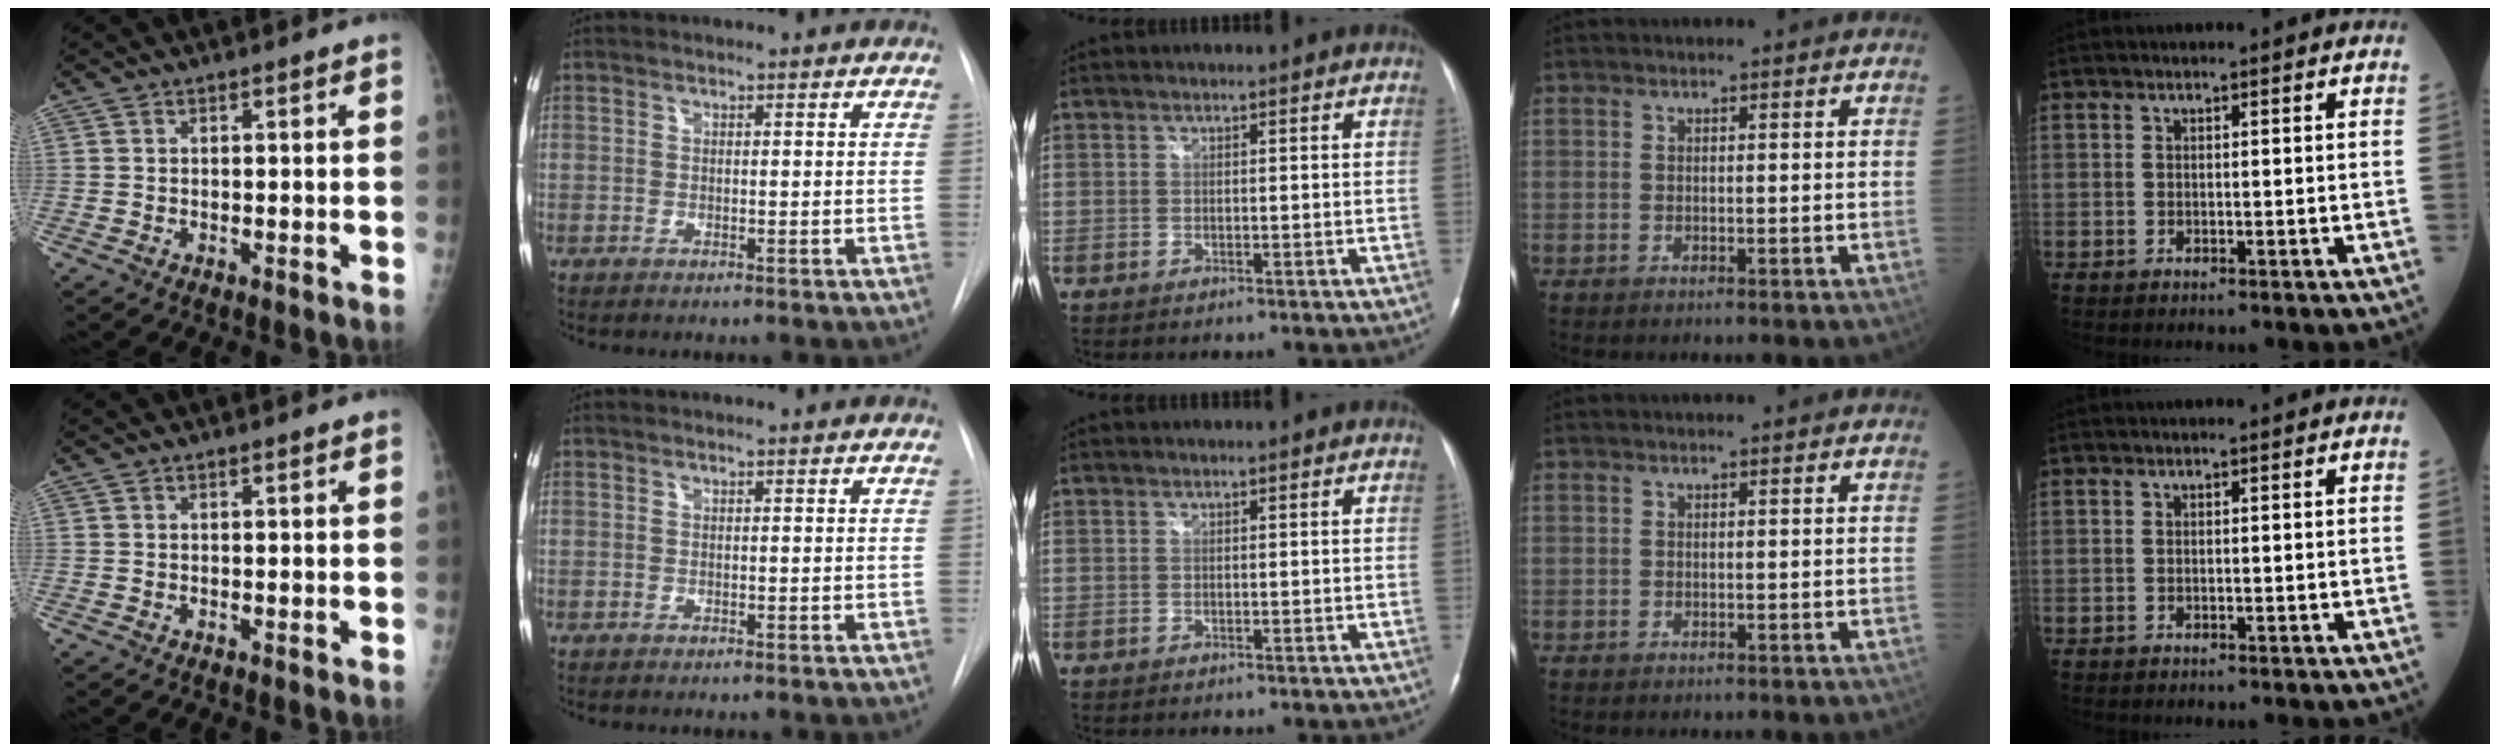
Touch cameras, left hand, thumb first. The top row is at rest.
{}